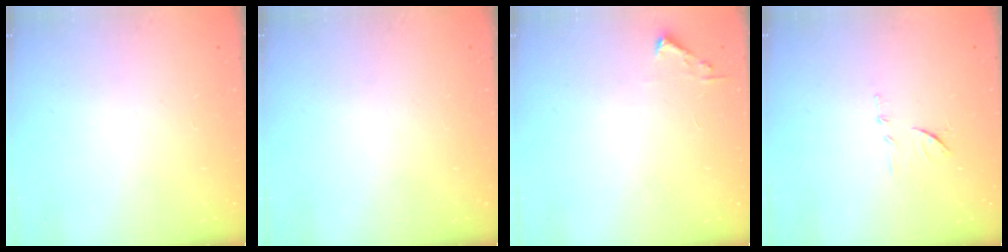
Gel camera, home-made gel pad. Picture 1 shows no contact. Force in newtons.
{"total": 0.0}
{"total": 2.4, "press": 2.4, "slide": 0.3}
{"total": 8.2, "press": 8.2, "slide": 0.6}